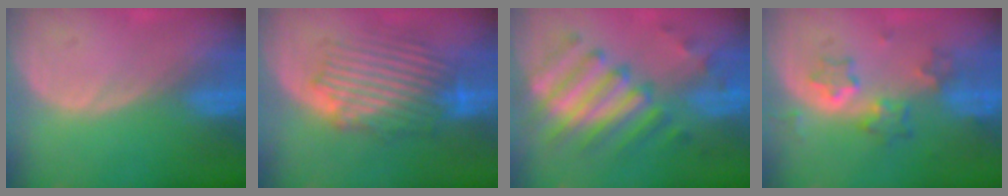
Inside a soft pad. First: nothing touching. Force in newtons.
{"total": 8.9, "press": 8.6, "slide": 2.4}
{"total": 8.9, "press": 8.8, "slide": 1.0}
{"total": 5.8, "press": 5.7, "slide": 1.2}